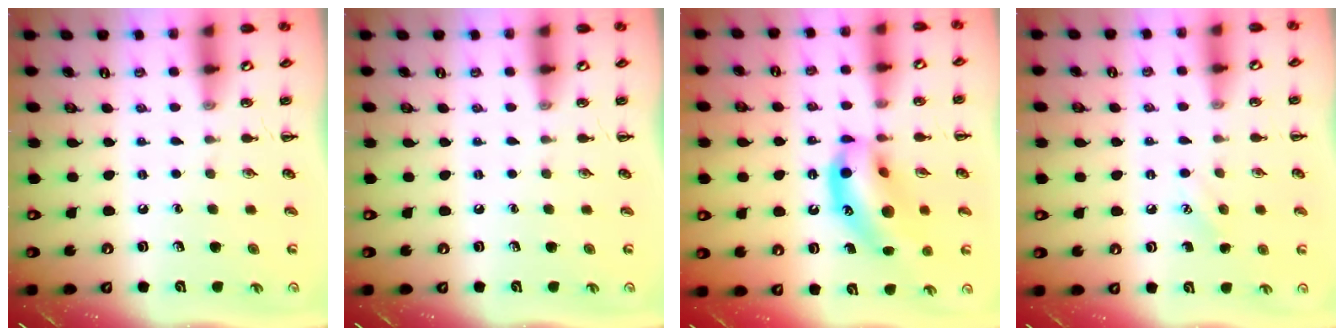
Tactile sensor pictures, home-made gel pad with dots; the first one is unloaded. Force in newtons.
{"total": 0.0}
{"total": 16.4, "press": 15.9, "slide": 4.0}
{"total": 6.0, "press": 5.8, "slide": 1.7}